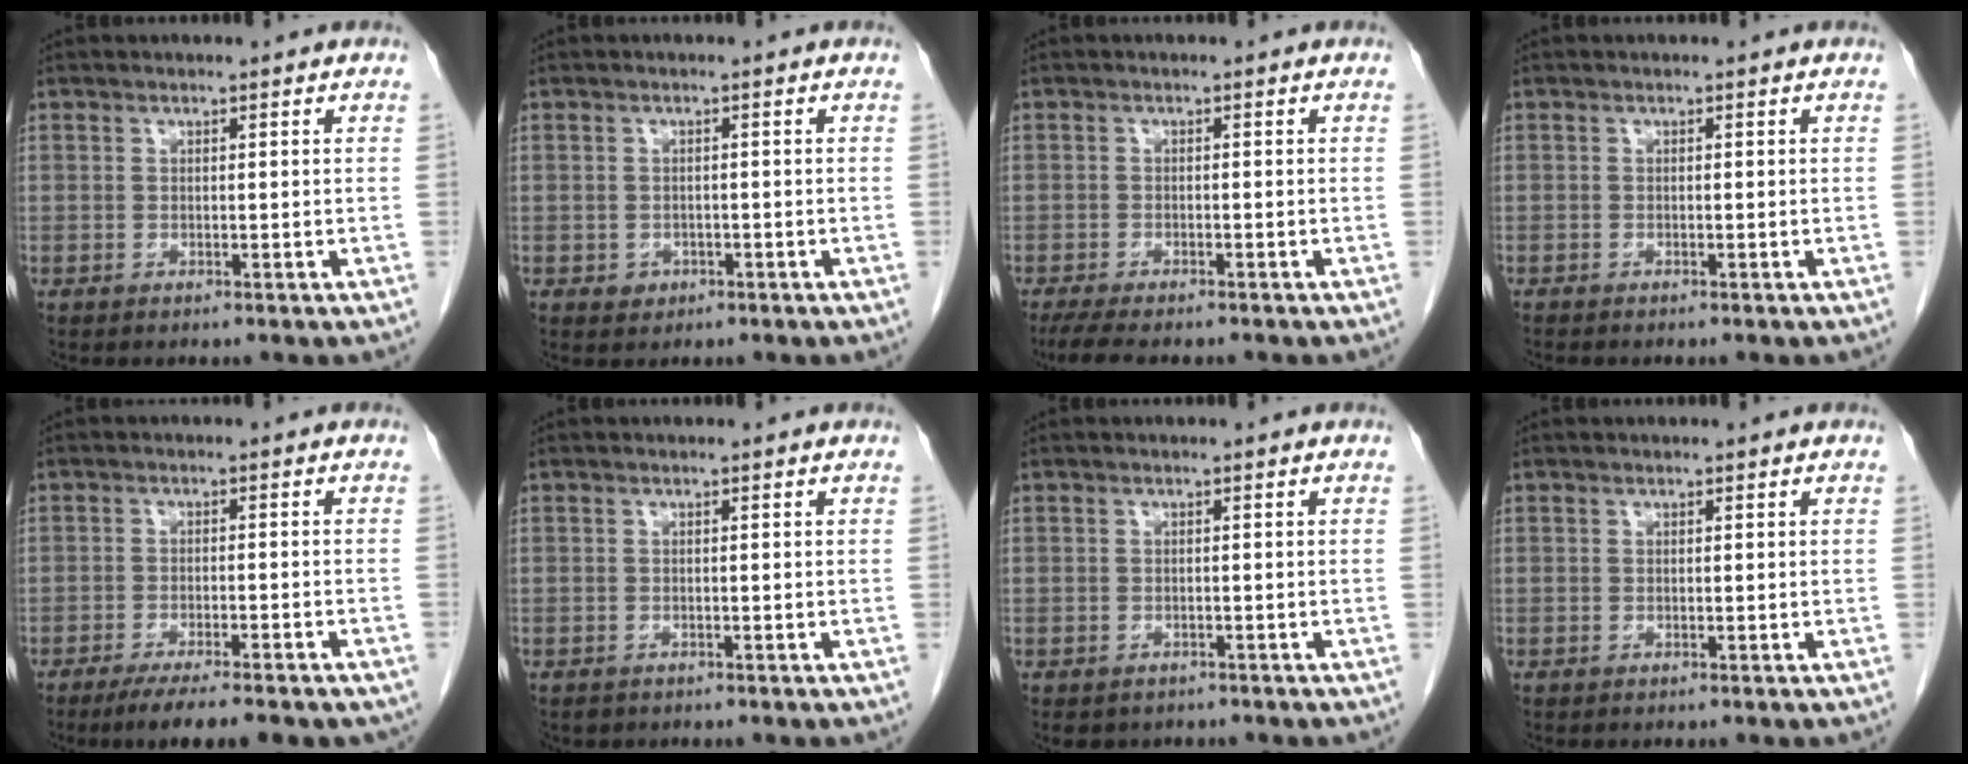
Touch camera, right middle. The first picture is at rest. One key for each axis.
{"total": 1.7, "fx": -0.7, "fy": 1.5, "fz": 0.4, "tx": -0.004, "ty": 0.006, "tz": -0.003}
{"total": 6.9, "fx": -5.7, "fy": 1.3, "fz": 3.6, "tx": -0.057, "ty": -0.016, "tz": -0.087}
{"total": 0.8, "fx": -0.7, "fy": 0.1, "fz": 0.3, "tx": -0.005, "ty": 0.000, "tz": -0.009}
{"total": 10.8, "fx": -8.4, "fy": 2.1, "fz": 6.5, "tx": -0.077, "ty": -0.011, "tz": -0.114}
{"total": 0.9, "fx": -0.6, "fy": 0.6, "fz": 0.0, "tx": -0.012, "ty": 0.001, "tz": -0.009}
{"total": 3.7, "fx": -3.0, "fy": 2.0, "fz": 0.7, "tx": -0.008, "ty": 0.001, "tz": -0.036}
{"total": 0.0}